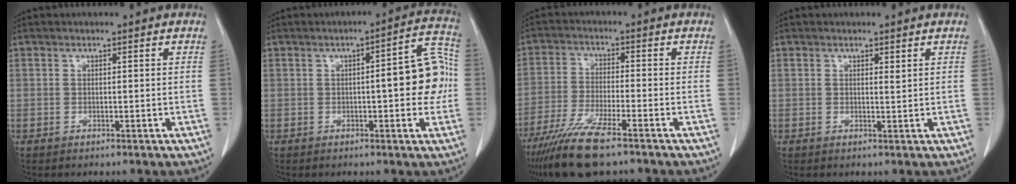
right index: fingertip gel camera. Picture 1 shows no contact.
{"total": 9.4, "force": [-0.4, 2.2, 9.1], "torque": [-0.109, 0.028, -0.007]}
{"total": 10.3, "force": [-7.6, 1.0, 6.9], "torque": [-0.135, -0.030, -0.136]}
{"total": 0.6, "force": [0.4, 0.0, 0.4], "torque": [-0.011, -0.005, 0.006]}